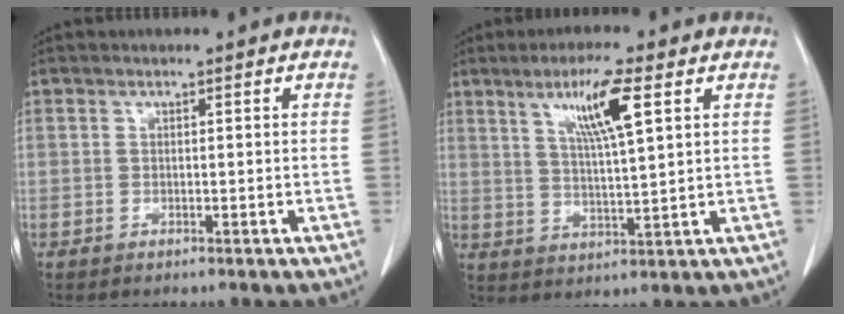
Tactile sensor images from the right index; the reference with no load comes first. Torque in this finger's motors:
{"motor_torque": [0.26, 0.20, 0.18, 0.07]}